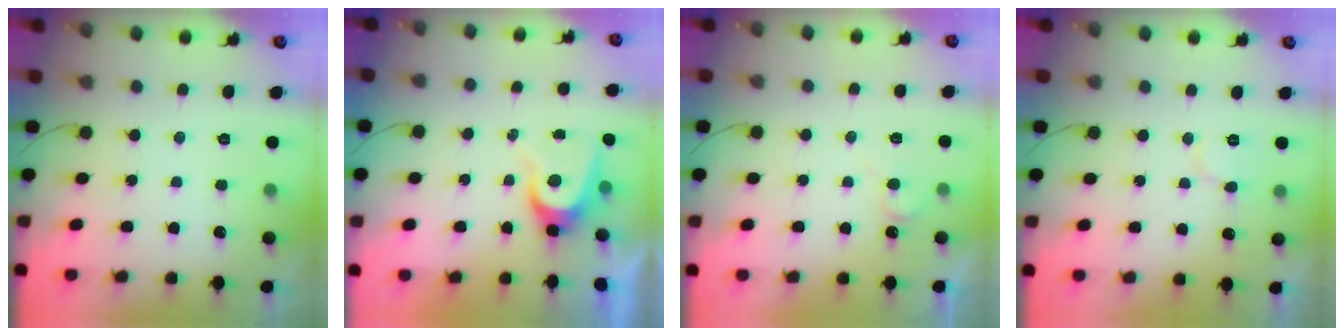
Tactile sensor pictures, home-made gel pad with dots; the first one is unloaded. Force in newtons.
{"total": 6.6, "press": 6.6, "slide": 0.5}
{"total": 4.2, "press": 4.2, "slide": 0.4}
{"total": 6.0, "press": 6.0, "slide": 0.7}